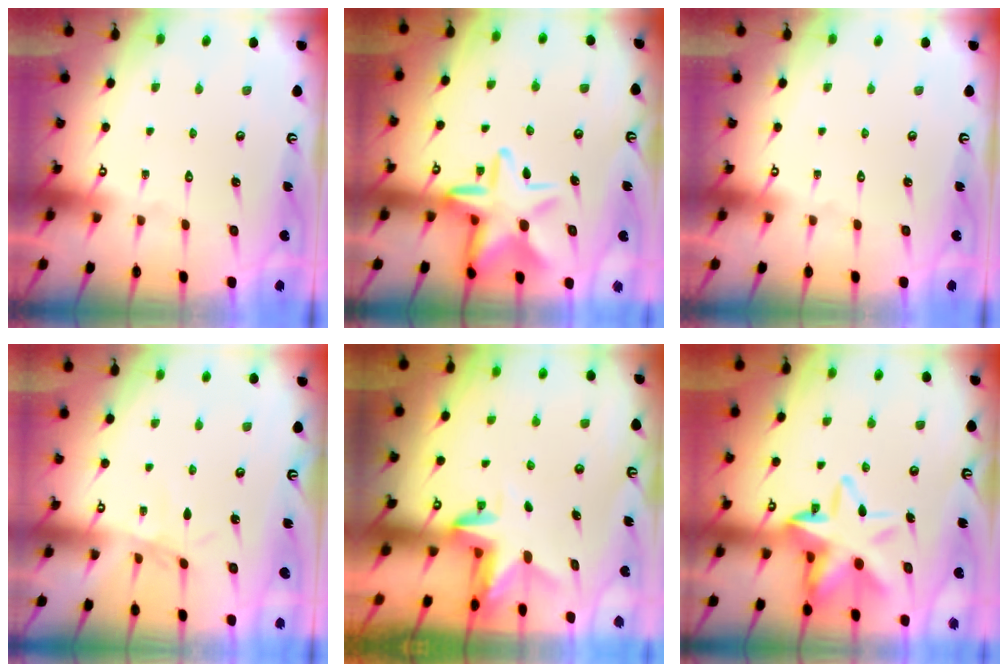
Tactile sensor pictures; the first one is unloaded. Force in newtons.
{"total": 13.9, "press": 13.8, "slide": 1.3}
{"total": 0.0}
{"total": 1.9, "press": 1.9, "slide": 0.5}
{"total": 2.9, "press": 2.9, "slide": 0.2}
{"total": 14.4, "press": 14.0, "slide": 3.1}